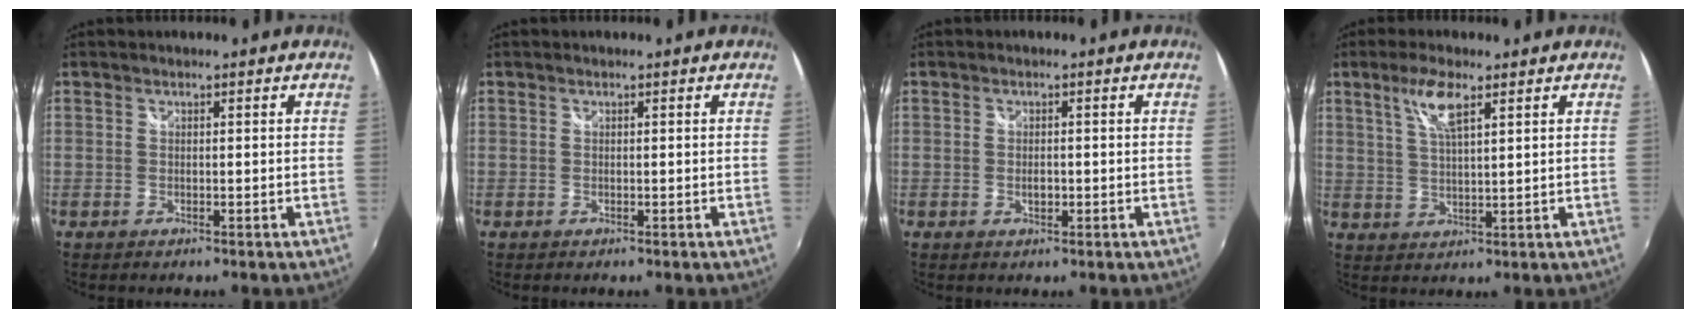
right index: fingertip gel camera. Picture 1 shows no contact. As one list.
[{"total": 0.0}, {"total": 1.7, "force": [-0.4, 1.0, 1.3], "torque": [-0.023, -0.001, -0.007]}, {"total": 6.1, "force": [3.3, 1.4, 4.9], "torque": [-0.096, 0.004, 0.066]}]